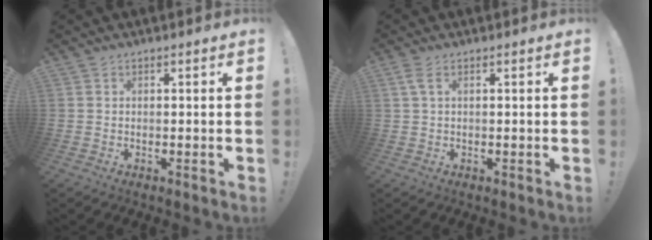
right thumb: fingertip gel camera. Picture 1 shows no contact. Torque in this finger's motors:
{"motor_torque": [0.01, 0.02, 0.37, -0.03, -0.02]}